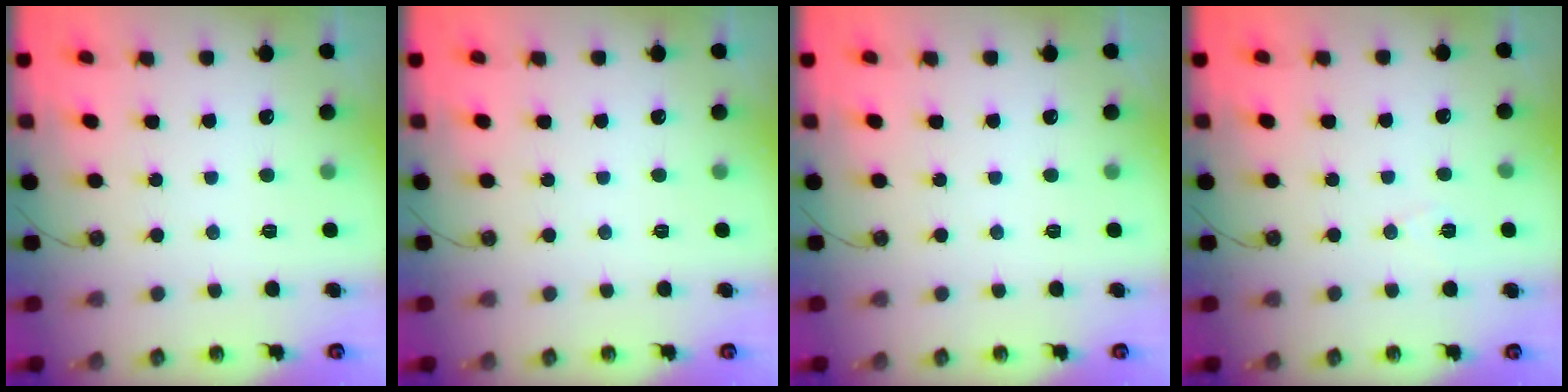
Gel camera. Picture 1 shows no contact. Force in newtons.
{"total": 0.0}
{"total": 0.0}
{"total": 6.6, "press": 4.8, "slide": 4.5}